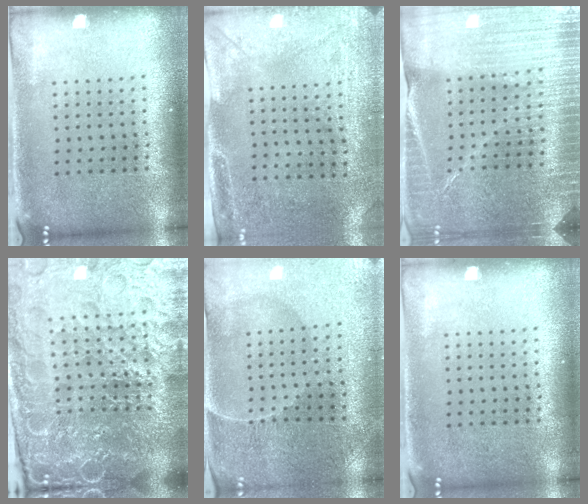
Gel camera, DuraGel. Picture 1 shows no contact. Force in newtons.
{"total": 2.9, "press": 2.3, "slide": 1.8}
{"total": 4.3, "press": 4.0, "slide": 1.7}
{"total": 6.7, "press": 5.9, "slide": 3.1}
{"total": 0.9, "press": 0.8, "slide": 0.3}
{"total": 0.0}